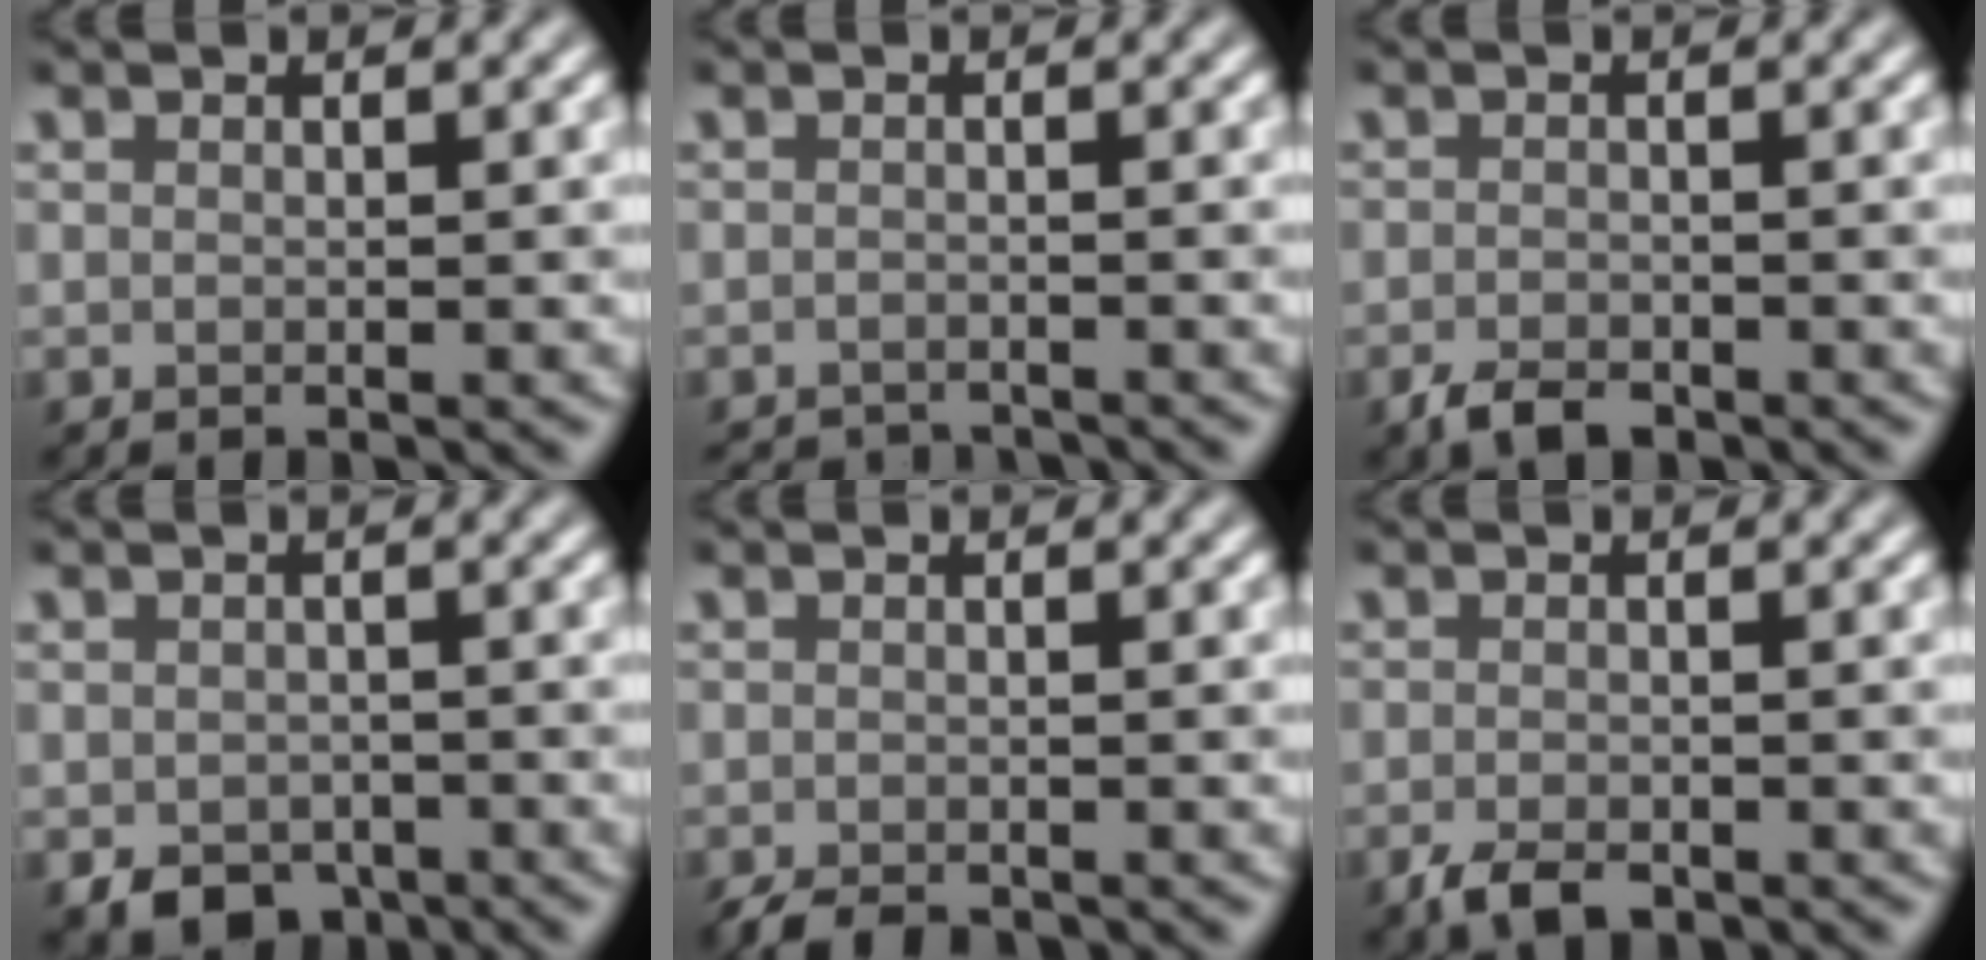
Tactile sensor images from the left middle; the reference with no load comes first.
{"total": 3.4, "force": [-3.3, 0.4, 0.4], "torque": [-0.009, -0.009, -0.051]}
{"total": 2.1, "force": [-1.5, 1.0, 1.1], "torque": [-0.024, -0.002, -0.030]}
{"total": 3.0, "force": [-1.6, 2.2, 1.4], "torque": [-0.019, -0.009, -0.030]}
{"total": 1.9, "force": [-1.7, 0.5, 0.7], "torque": [-0.011, -0.003, -0.029]}
{"total": 2.3, "force": [-1.5, 1.1, 1.4], "torque": [-0.030, -0.005, -0.029]}